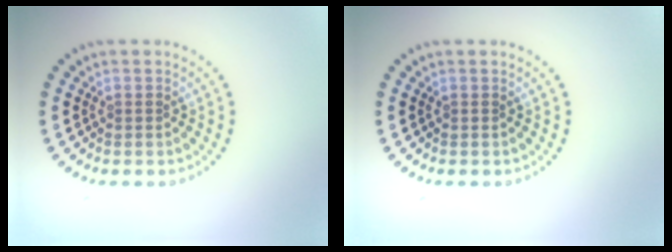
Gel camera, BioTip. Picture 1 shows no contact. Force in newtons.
{"total": 0.0}